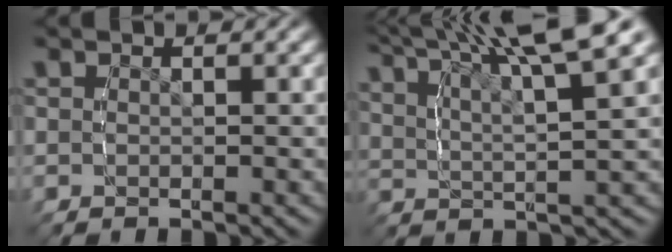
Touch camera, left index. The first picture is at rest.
{"total": 8.0, "force": [5.3, 2.2, 5.6], "torque": [-0.080, 0.012, 0.082]}